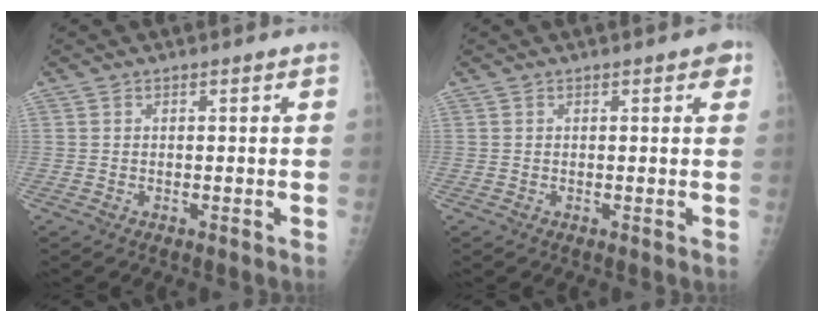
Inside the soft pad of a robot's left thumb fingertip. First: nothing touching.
{"total": 2.3, "force": [1.1, 0.9, 1.8], "torque": [-0.013, 0.000, 0.010]}